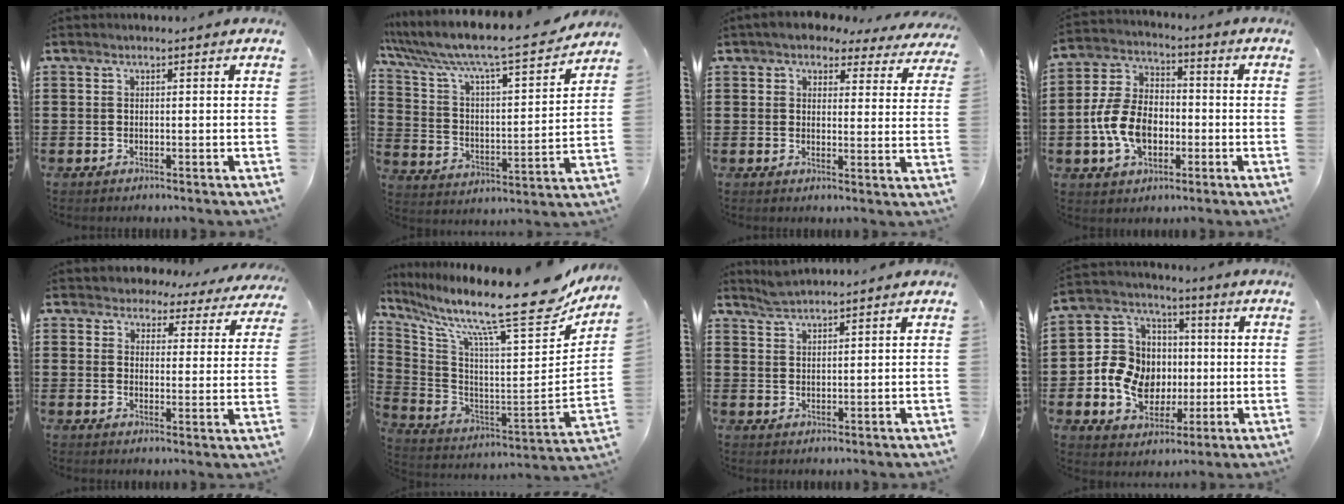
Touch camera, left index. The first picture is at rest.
{"total": 8.7, "force": [7.6, 0.7, 4.1], "torque": [-0.116, -0.057, 0.121]}
{"total": 4.3, "force": [4.0, 1.2, 1.3], "torque": [-0.043, -0.013, 0.069]}
{"total": 9.9, "force": [-2.5, 6.7, 6.8], "torque": [-0.169, 0.008, -0.051]}
{"total": 3.8, "force": [3.6, 1.2, 0.2], "torque": [-0.029, -0.018, 0.060]}
{"total": 14.2, "force": [10.8, 0.9, 9.2], "torque": [-0.187, -0.089, 0.172]}
{"total": 2.4, "force": [2.4, 0.1, 0.3], "torque": [-0.012, -0.001, 0.047]}
{"total": 10.2, "force": [-1.2, 9.3, 4.0], "torque": [-0.113, 0.016, -0.015]}